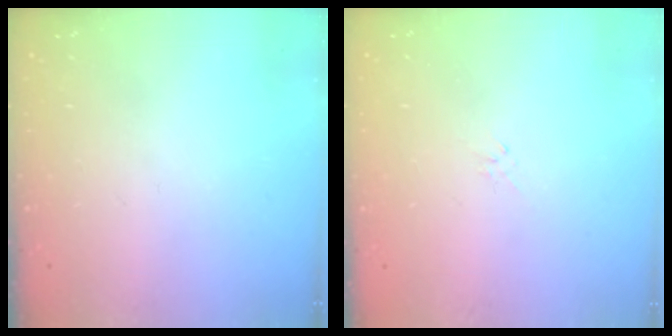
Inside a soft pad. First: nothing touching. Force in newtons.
{"total": 0.7, "press": 0.5, "slide": 0.4}